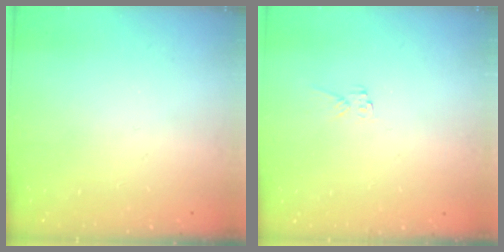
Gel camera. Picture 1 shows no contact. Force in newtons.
{"total": 4.4, "press": 4.4, "slide": 0.1}